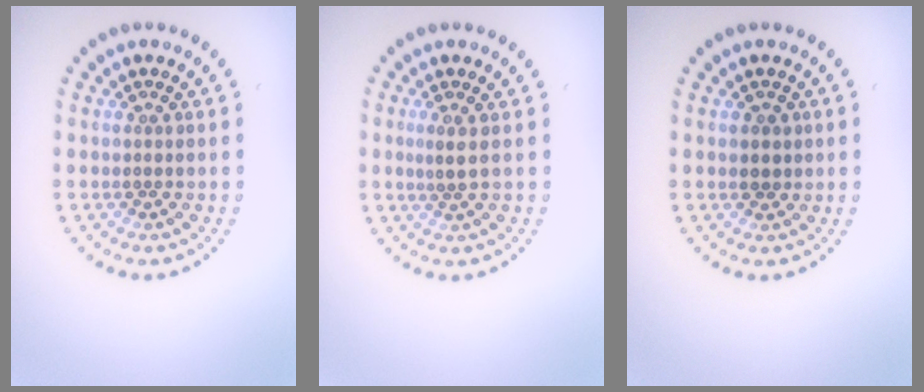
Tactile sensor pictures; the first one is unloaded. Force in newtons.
{"total": 1.2, "press": 0.9, "slide": 0.8}
{"total": 1.3, "press": 1.2, "slide": 0.5}